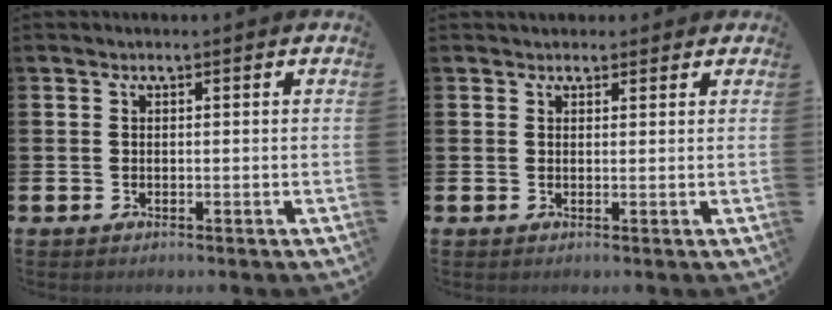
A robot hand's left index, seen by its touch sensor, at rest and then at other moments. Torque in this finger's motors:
{"motor_torque": [0.63, -0.75, 0.18, 0.10]}